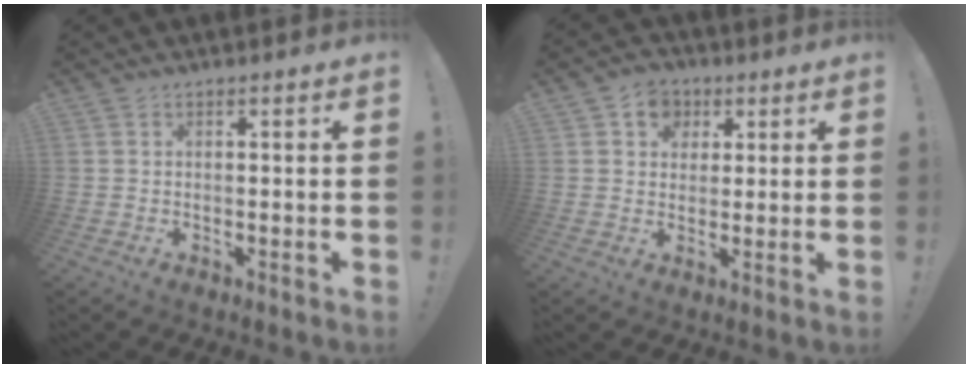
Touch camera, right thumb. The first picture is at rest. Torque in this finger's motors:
{"motor_torque": [0.17, 1.23, 0.05, 0.25, -0.03]}